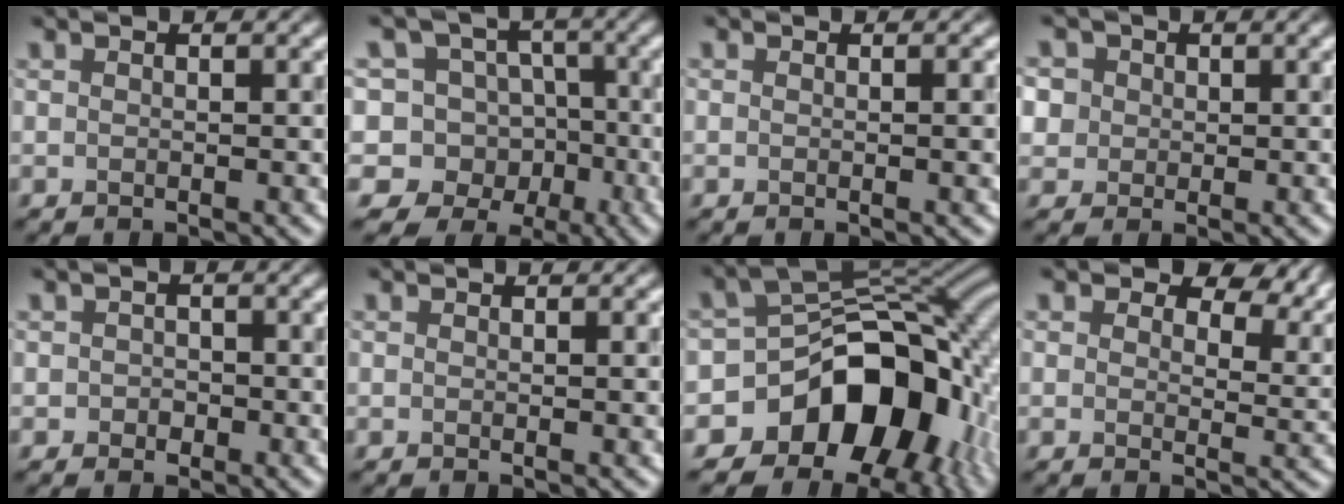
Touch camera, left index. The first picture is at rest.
{"total": 11.4, "force": [-3.9, 10.6, 2.0], "torque": [-0.042, 0.021, -0.076]}
{"total": 1.3, "force": [-0.1, 0.4, 1.2], "torque": [-0.011, -0.002, -0.002]}
{"total": 3.6, "force": [1.3, 3.1, 1.0], "torque": [-0.031, 0.017, 0.016]}
{"total": 1.0, "force": [-0.5, 0.9, 0.0], "torque": [-0.002, -0.007, -0.008]}
{"total": 0.6, "force": [-0.1, 0.1, 0.6], "torque": [-0.007, -0.003, -0.001]}
{"total": 12.7, "force": [-5.8, 8.6, 7.3], "torque": [-0.104, -0.005, -0.100]}
{"total": 8.5, "force": [4.9, 4.9, 4.9], "torque": [-0.070, 0.002, 0.070]}